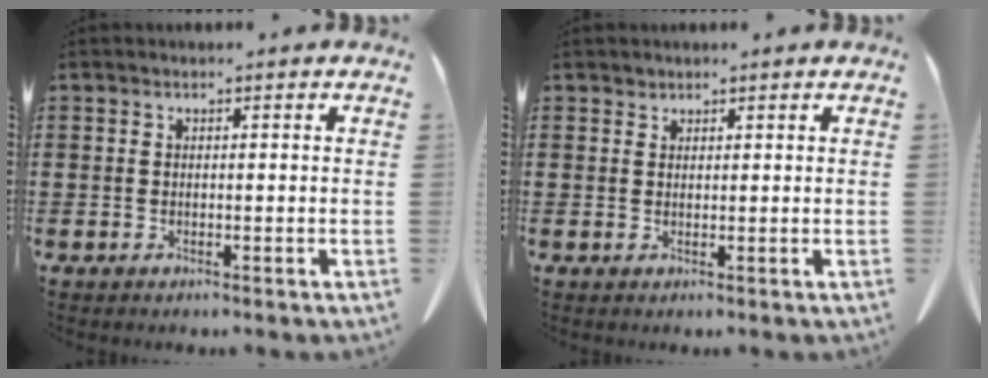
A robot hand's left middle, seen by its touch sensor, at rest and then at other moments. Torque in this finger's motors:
{"motor_torque": [-0.24, 0.24, -0.11, -0.01]}